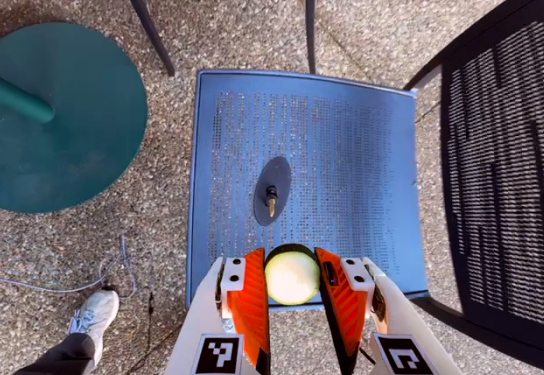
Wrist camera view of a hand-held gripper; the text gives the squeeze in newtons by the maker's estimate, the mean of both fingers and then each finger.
{"total": 11.4, "left": 11.0, "right": 11.8}